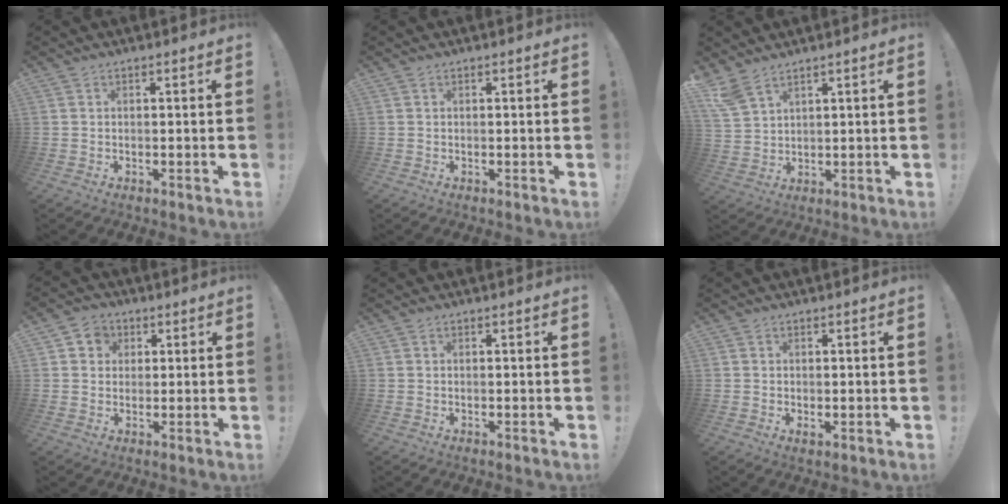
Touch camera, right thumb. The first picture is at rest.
{"total": 0.0}
{"total": 6.2, "force": [4.7, 2.0, 3.5], "torque": [-0.080, -0.015, 0.096]}
{"total": 4.9, "force": [1.2, 4.6, 1.5], "torque": [-0.027, 0.002, 0.024]}
{"total": 0.0}
{"total": 1.0, "force": [0.2, 0.5, 0.8], "torque": [-0.009, -0.001, 0.003]}